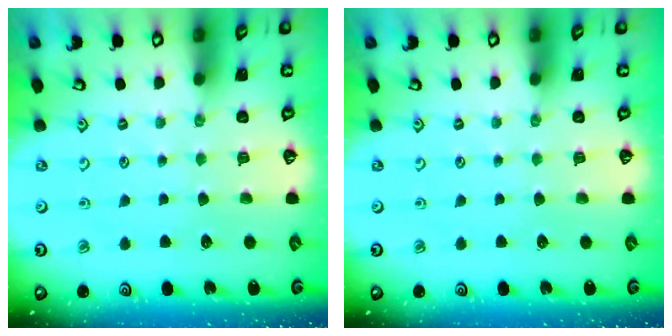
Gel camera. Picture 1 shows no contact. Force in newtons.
{"total": 0.0}